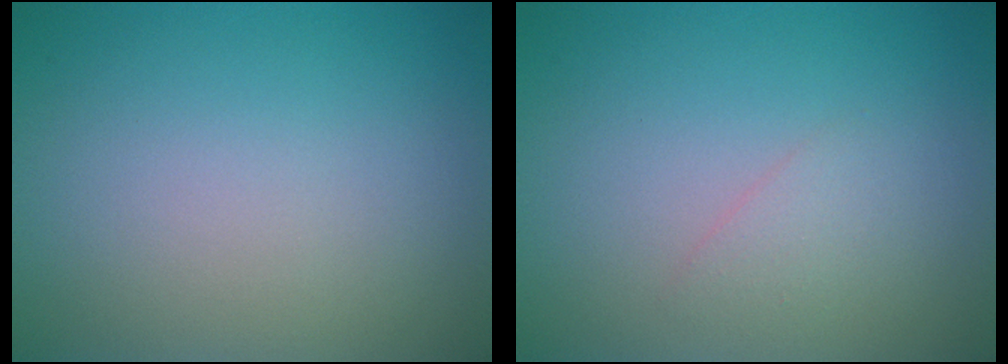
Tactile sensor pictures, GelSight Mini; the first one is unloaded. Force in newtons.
{"total": 1.0, "press": 1.0, "slide": 0.0}